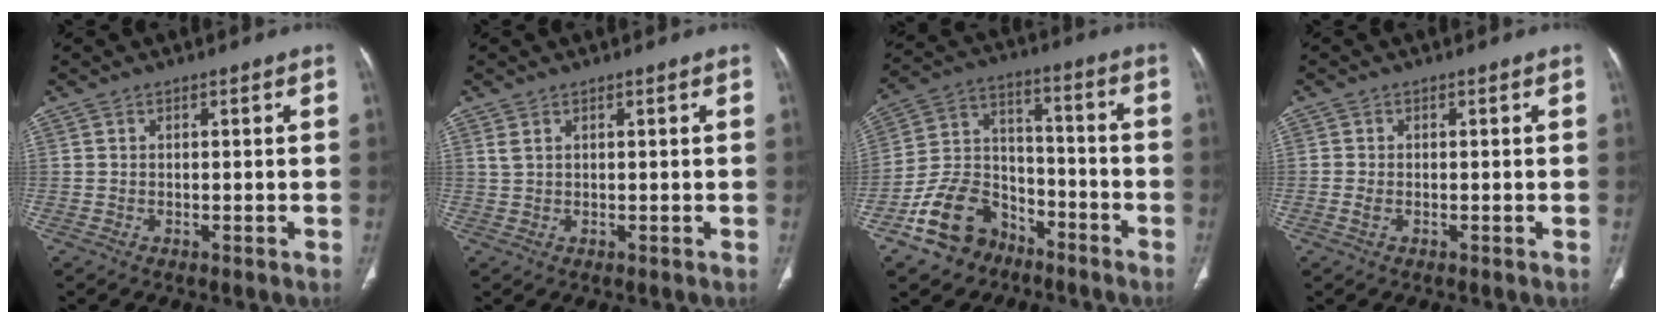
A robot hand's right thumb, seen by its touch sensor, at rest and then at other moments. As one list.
[{"total": 1.3, "force": [0.8, 0.6, 0.8], "torque": [-0.017, 0.010, 0.025]}, {"total": 13.8, "force": [-8.4, 9.6, 5.2], "torque": [-0.063, 0.078, -0.148]}, {"total": 1.3, "force": [-0.3, 0.9, 0.9], "torque": [-0.024, 0.001, -0.006]}]